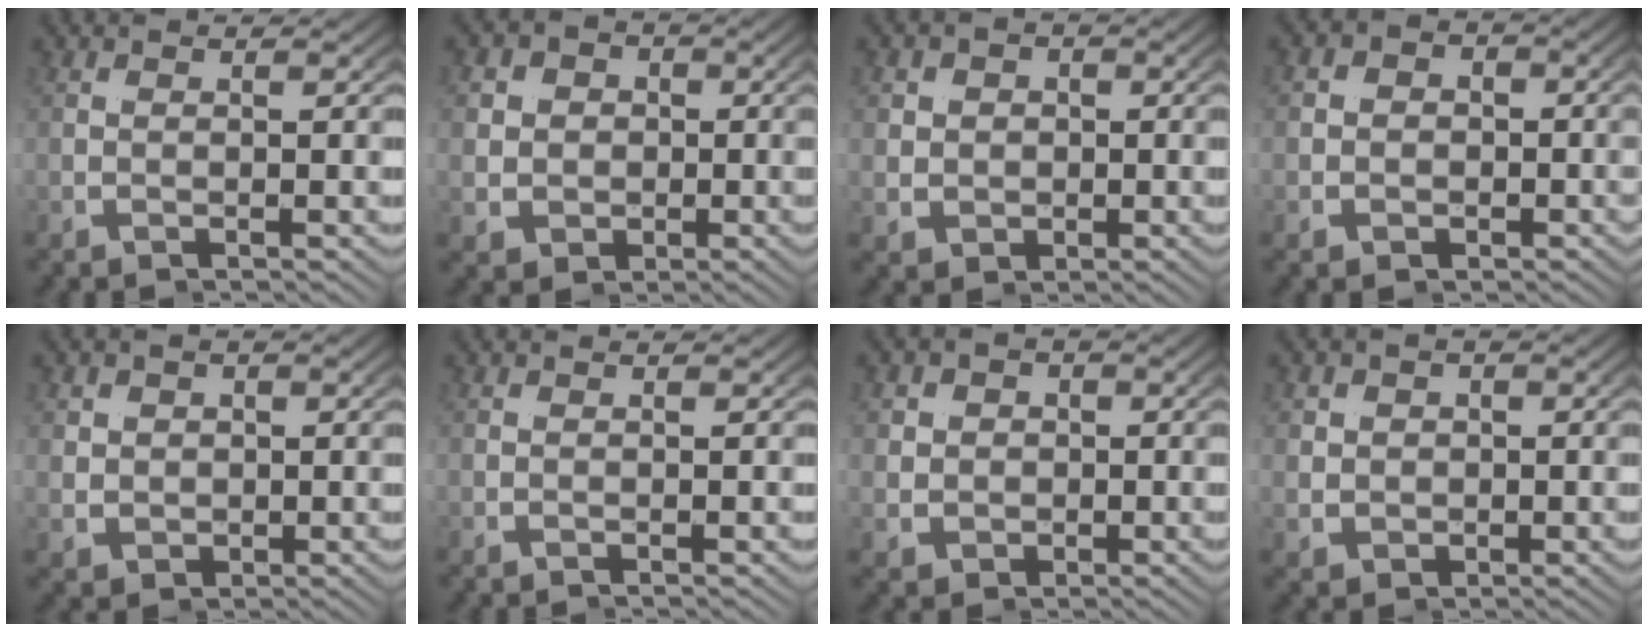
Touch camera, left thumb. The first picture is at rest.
{"total": 9.0, "force": [1.5, 7.4, 4.8], "torque": [-0.082, -0.003, 0.016]}
{"total": 4.2, "force": [0.8, 3.6, 1.9], "torque": [-0.031, -0.007, 0.015]}
{"total": 7.6, "force": [-0.1, 6.2, 4.5], "torque": [-0.070, -0.018, 0.001]}
{"total": 3.0, "force": [0.7, 2.6, 1.3], "torque": [-0.025, -0.008, 0.016]}
{"total": 0.0}
{"total": 4.8, "force": [0.9, 4.1, 2.3], "torque": [-0.039, -0.008, 0.017]}
{"total": 3.0, "force": [0.6, 2.7, 1.3], "torque": [-0.021, -0.007, 0.014]}